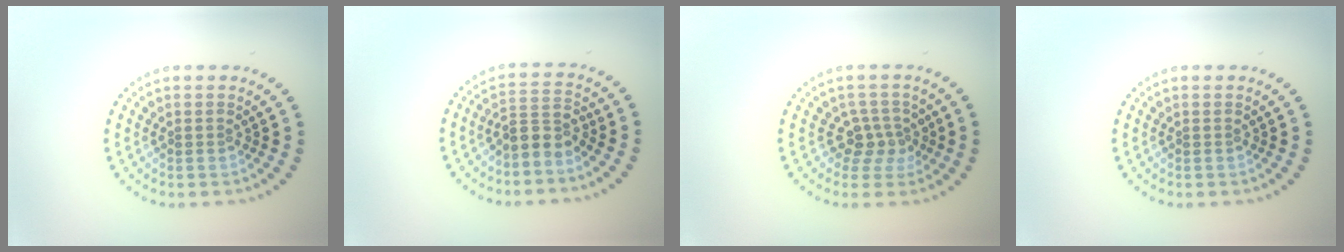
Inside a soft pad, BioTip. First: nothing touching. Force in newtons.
{"total": 2.6, "press": 2.0, "slide": 1.6}
{"total": 2.5, "press": 2.0, "slide": 1.6}
{"total": 0.0}